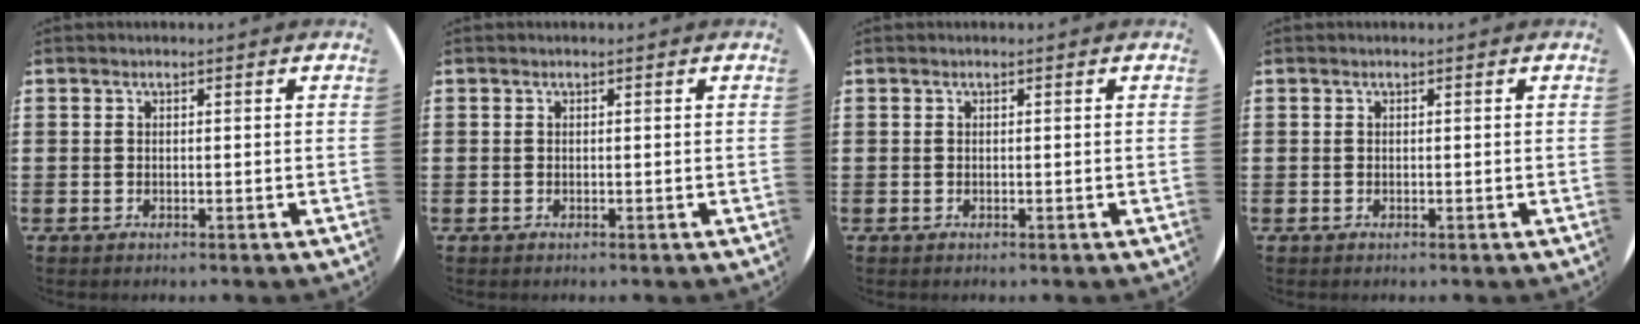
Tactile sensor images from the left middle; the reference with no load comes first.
{"total": 0.0}
{"total": 0.0}
{"total": 0.0}